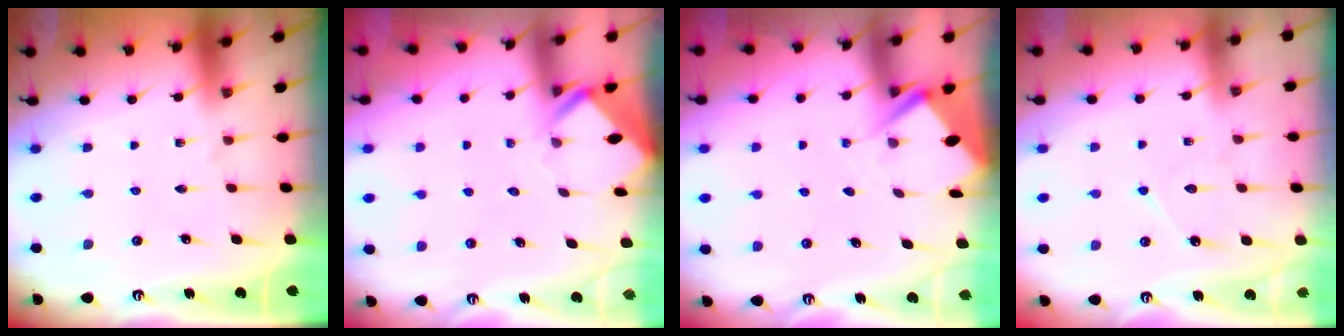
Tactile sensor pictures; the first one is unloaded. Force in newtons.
{"total": 2.8, "press": 2.8, "slide": 0.3}
{"total": 2.8, "press": 2.8, "slide": 0.4}
{"total": 6.1, "press": 6.0, "slide": 0.6}